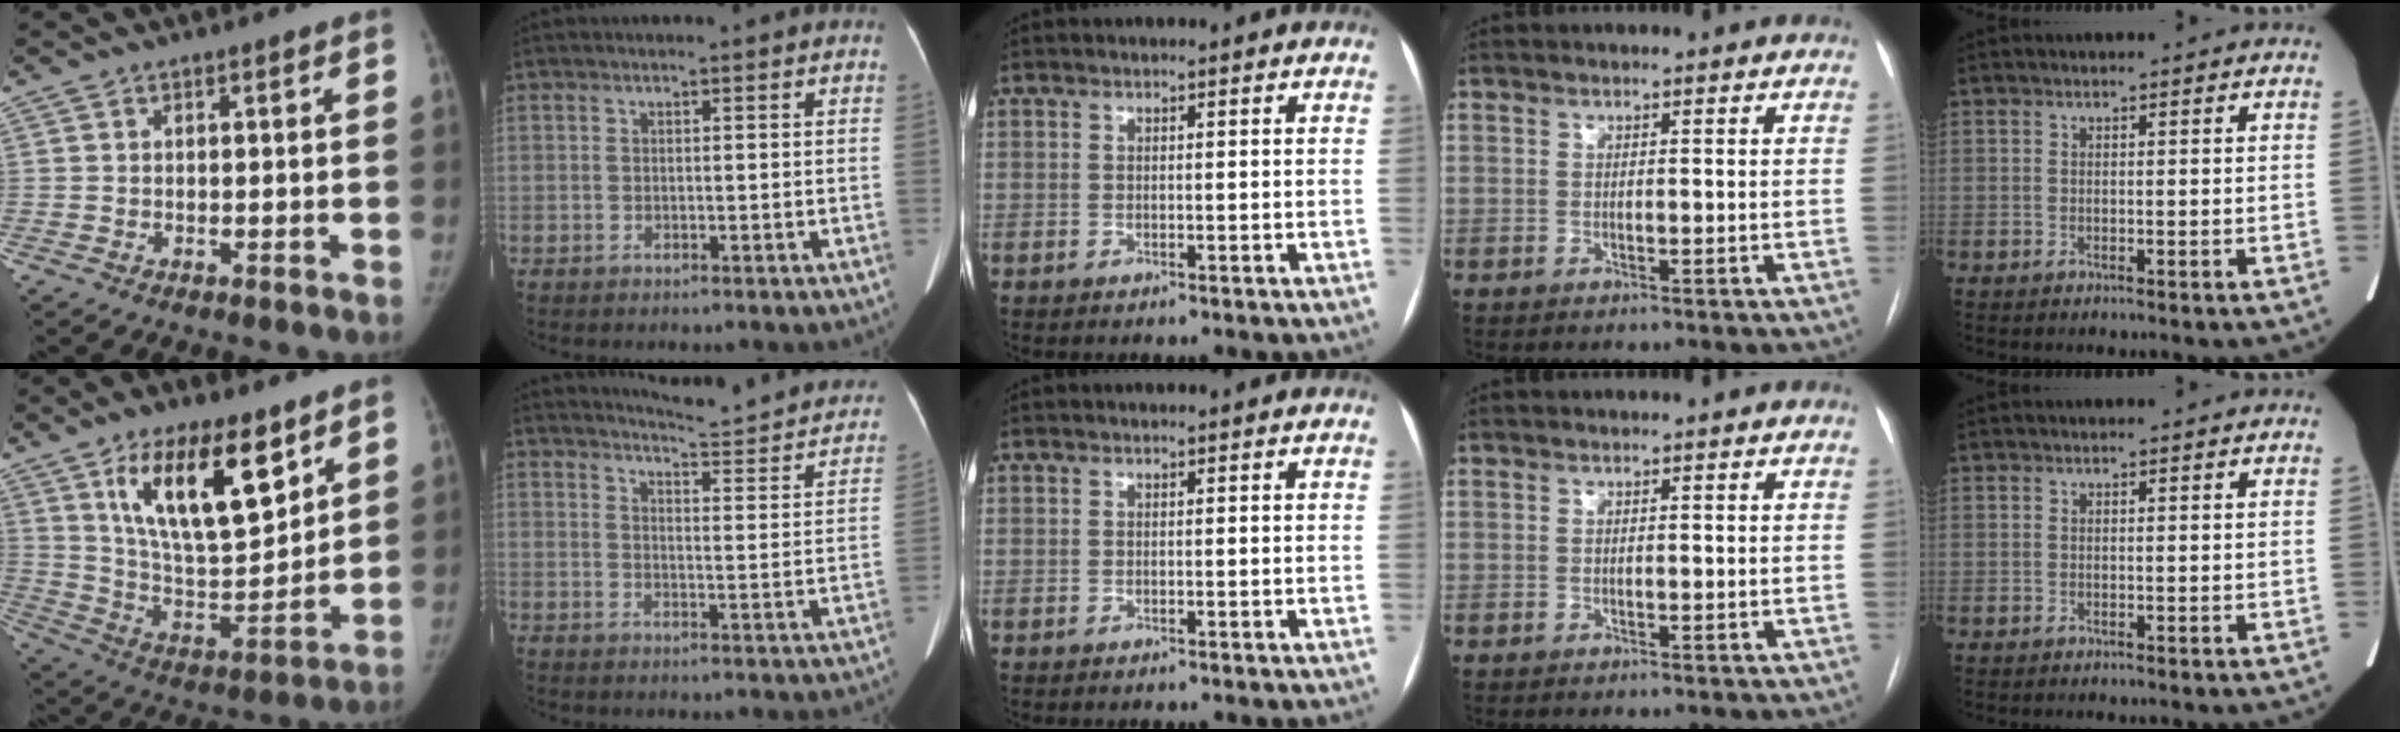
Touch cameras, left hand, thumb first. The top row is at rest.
{"thumb": {"total": 19.2, "force": [10.1, 7.6, 14.4], "torque": [-0.201, -0.051, 0.187]}, "index": {"total": 15.6, "force": [15.1, 1.1, 3.9], "torque": [-0.047, -0.058, 0.168]}}